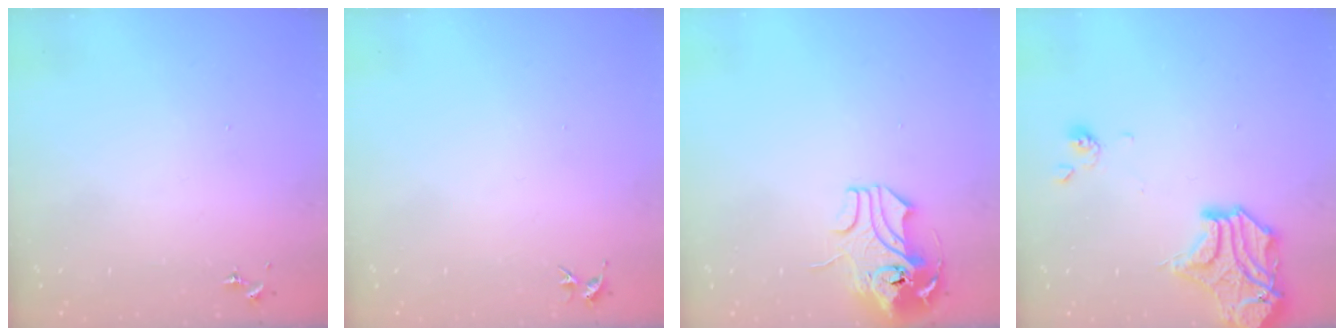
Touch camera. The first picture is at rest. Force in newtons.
{"total": 3.3, "press": 3.3, "slide": 0.4}
{"total": 12.2, "press": 12.1, "slide": 1.7}
{"total": 16.4, "press": 16.1, "slide": 3.1}